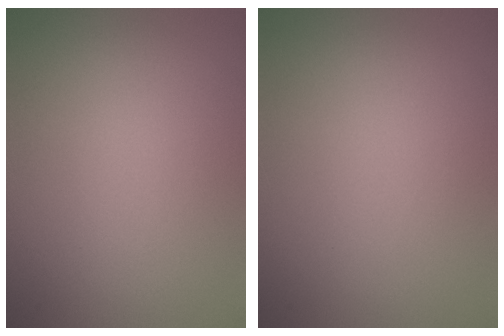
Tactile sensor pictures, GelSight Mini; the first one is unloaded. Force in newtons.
{"total": 0.0}